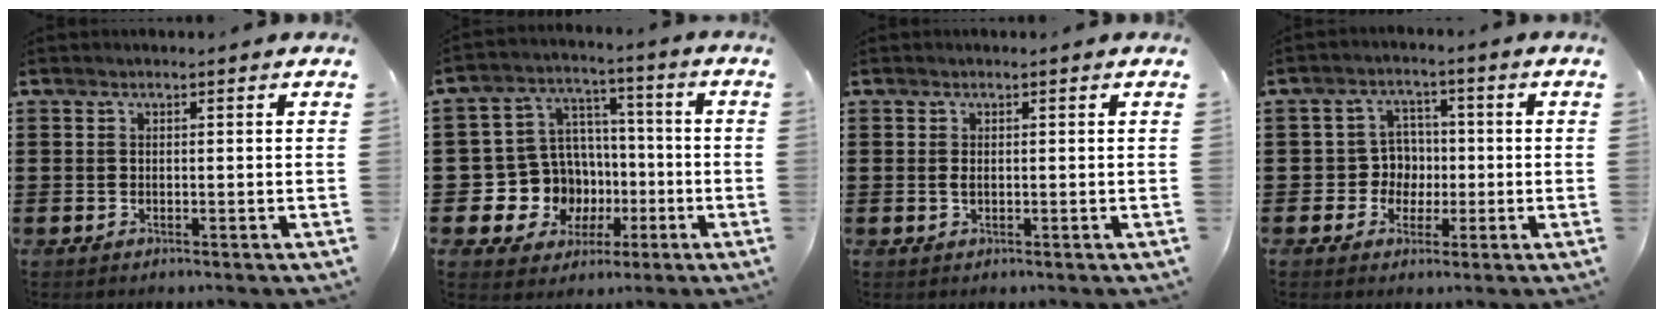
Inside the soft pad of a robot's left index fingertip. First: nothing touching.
{"total": 10.2, "force": [-2.0, 9.7, 2.3], "torque": [-0.093, 0.003, -0.028]}
{"total": 1.0, "force": [0.1, 0.4, 0.9], "torque": [-0.019, 0.001, 0.001]}
{"total": 4.9, "force": [-0.4, 4.7, 1.4], "torque": [-0.045, 0.013, -0.010]}